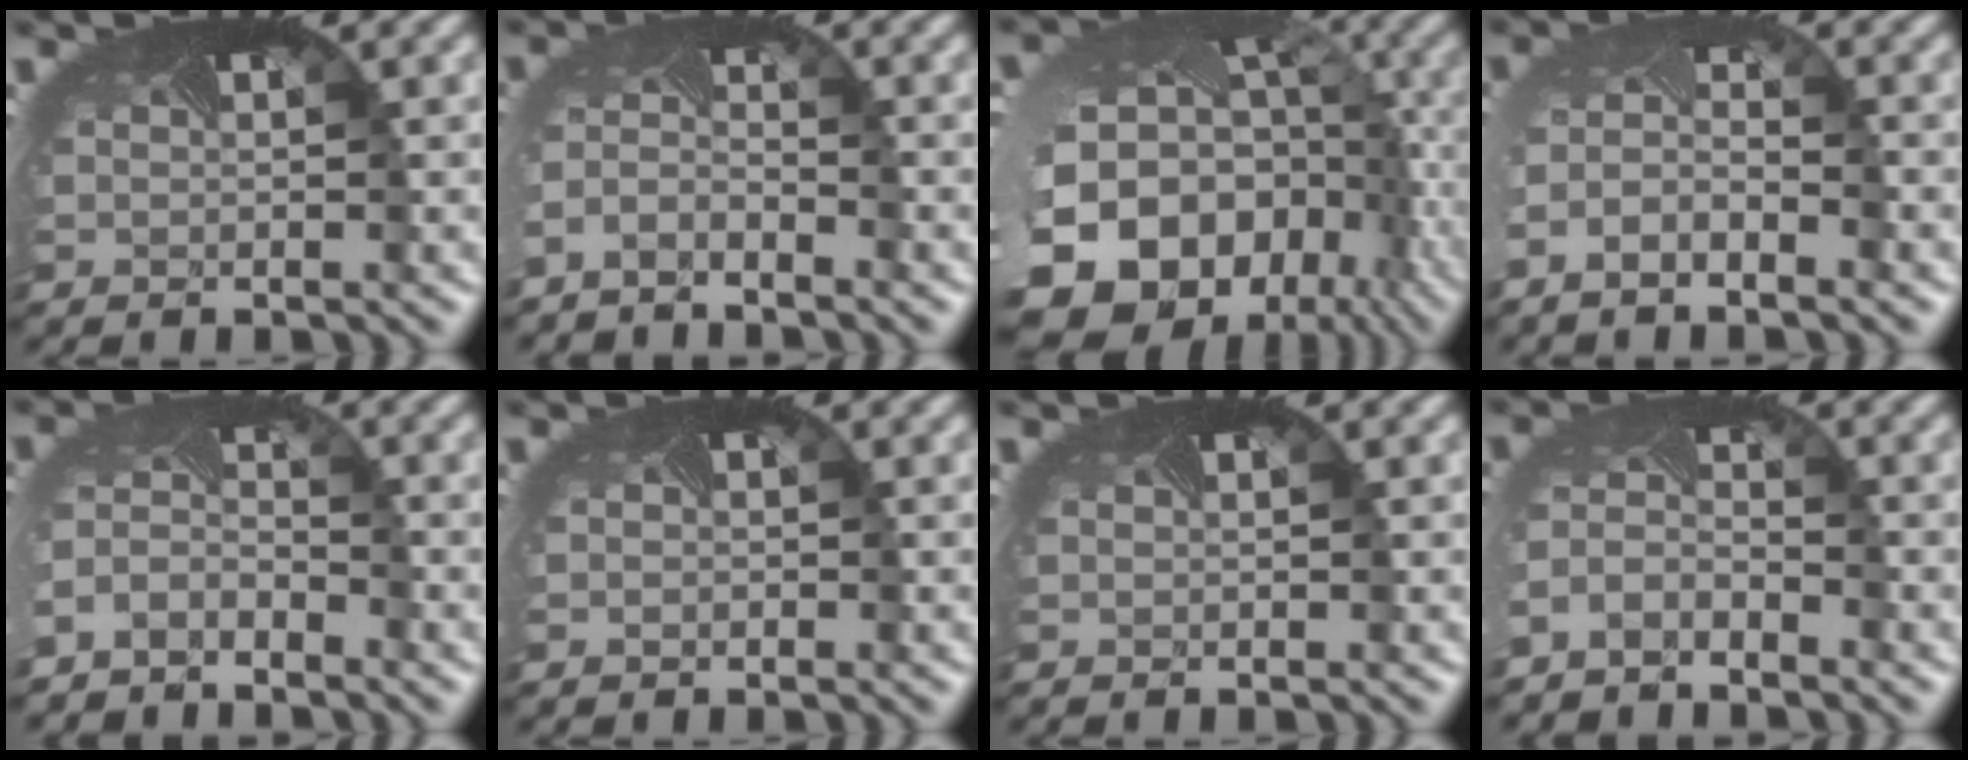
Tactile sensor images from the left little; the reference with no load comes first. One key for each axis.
{"total": 2.4, "fx": -2.4, "fy": 0.3, "fz": 0.3, "tx": -0.020, "ty": -0.009, "tz": -0.053}
{"total": 20.0, "fx": -7.4, "fy": 14.8, "fz": 11.4, "tx": -0.227, "ty": -0.056, "tz": -0.091}
{"total": 3.1, "fx": -2.3, "fy": 0.9, "fz": 2.0, "tx": -0.042, "ty": -0.008, "tz": -0.047}
{"total": 3.2, "fx": -3.0, "fy": 1.1, "fz": 0.3, "tx": -0.020, "ty": -0.010, "tz": -0.066}
{"total": 0.7, "fx": -0.2, "fy": 0.6, "fz": 0.0, "tx": 0.005, "ty": -0.002, "tz": -0.004}
{"total": 0.0}
{"total": 2.9, "fx": -2.7, "fy": 0.7, "fz": 0.3, "tx": -0.022, "ty": -0.009, "tz": -0.060}